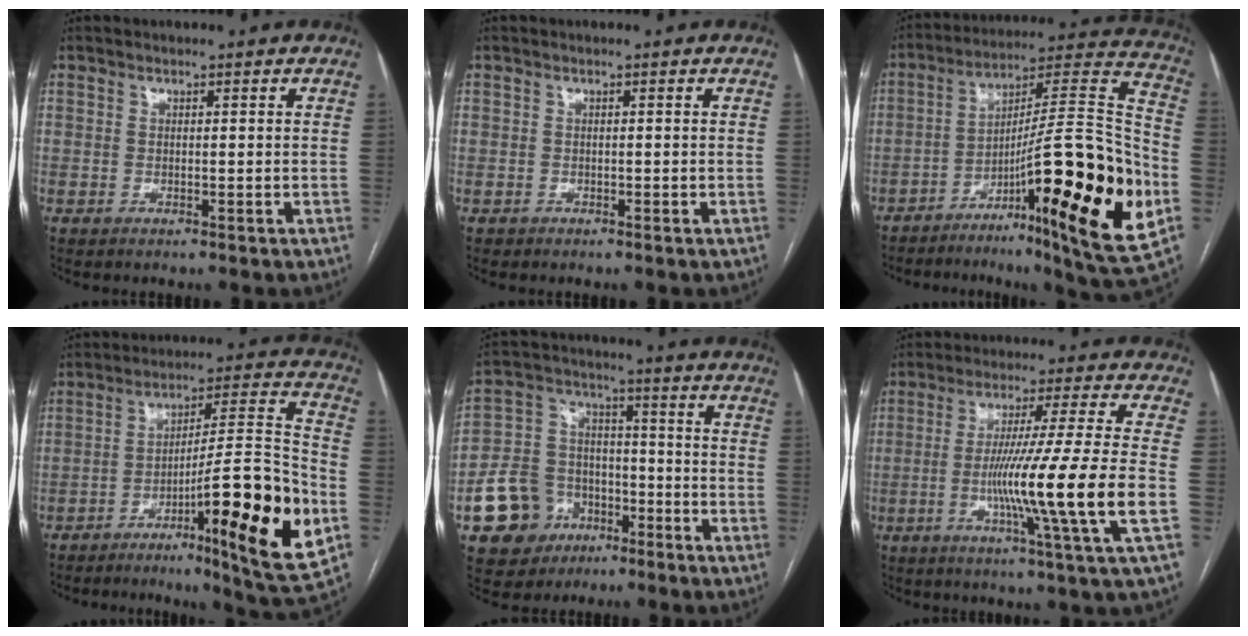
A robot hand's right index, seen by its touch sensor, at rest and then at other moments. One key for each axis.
{"total": 0.6, "fx": -0.4, "fy": 0.5, "fz": -0.1, "tx": 0.000, "ty": 0.005, "tz": -0.009}
{"total": 27.9, "fx": -8.9, "fy": 2.7, "fz": 26.3, "tx": -0.344, "ty": 0.000, "tz": -0.133}
{"total": 20.6, "fx": -7.1, "fy": 1.4, "fz": 19.3, "tx": -0.262, "ty": 0.002, "tz": -0.102}
{"total": 12.7, "fx": -6.1, "fy": 10.1, "fz": 4.8, "tx": -0.107, "ty": 0.032, "tz": -0.098}
{"total": 15.9, "fx": -3.7, "fy": -2.7, "fz": 15.3, "tx": -0.269, "ty": -0.020, "tz": -0.070}